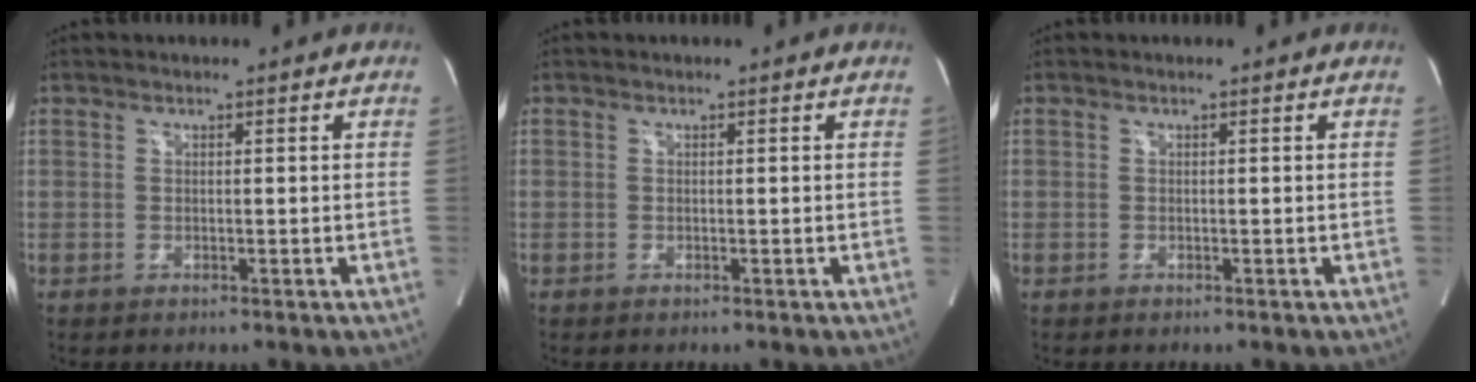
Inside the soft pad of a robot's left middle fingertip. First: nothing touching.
{"total": 0.0}
{"total": 0.0}